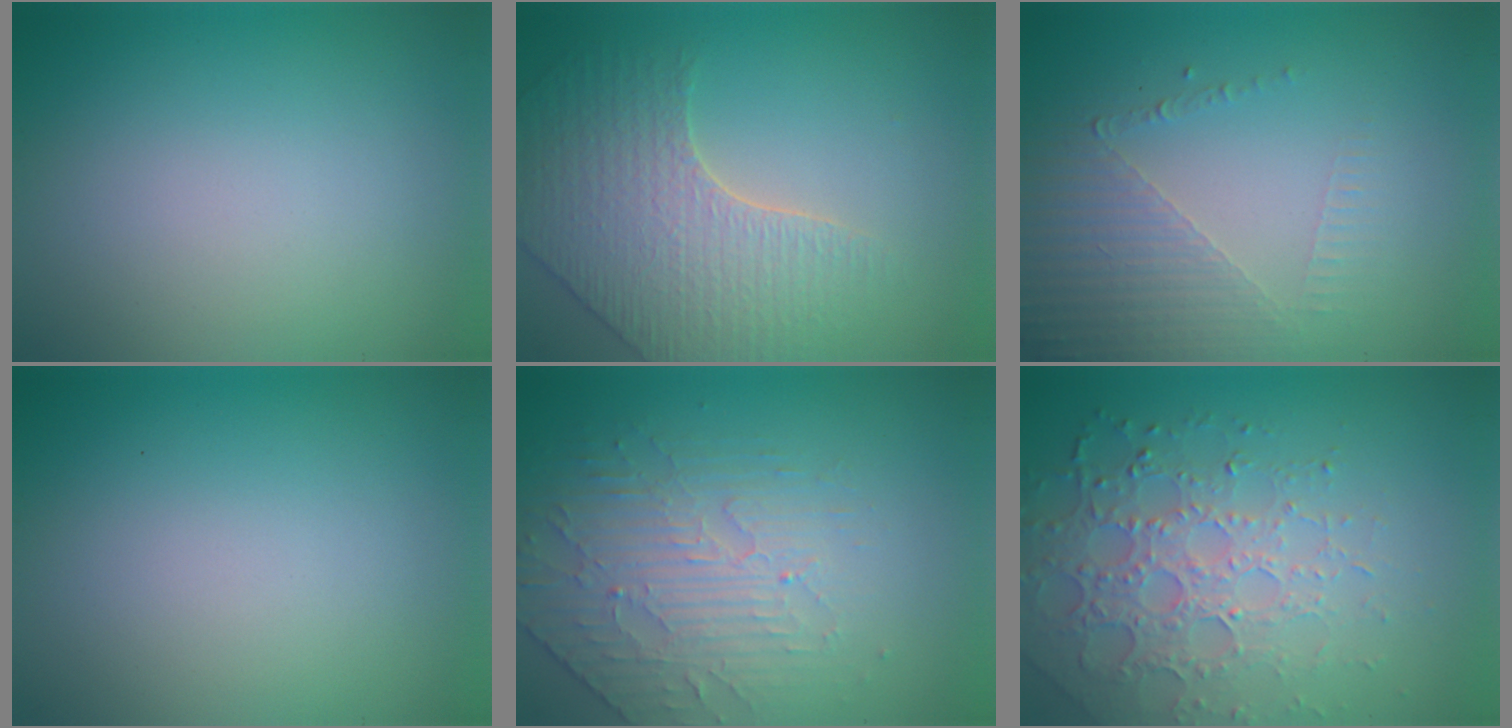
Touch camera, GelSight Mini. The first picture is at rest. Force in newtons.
{"total": 4.0, "press": 4.0, "slide": 0.3}
{"total": 4.9, "press": 2.9, "slide": 3.9}
{"total": 0.0}
{"total": 4.4, "press": 3.4, "slide": 2.7}
{"total": 5.5, "press": 4.5, "slide": 3.3}